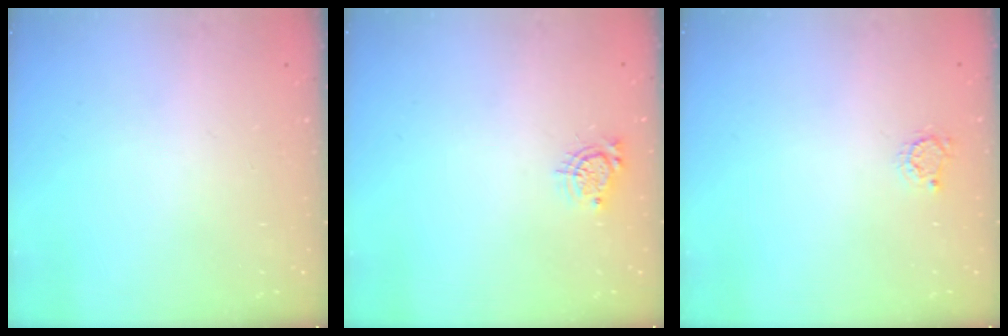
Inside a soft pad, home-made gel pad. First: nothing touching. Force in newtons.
{"total": 5.1, "press": 5.0, "slide": 0.6}
{"total": 3.2, "press": 3.1, "slide": 0.4}